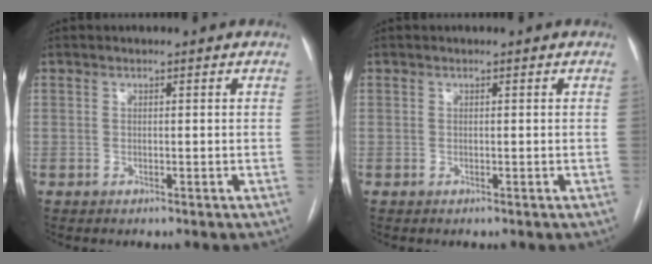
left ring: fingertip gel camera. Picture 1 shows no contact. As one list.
[{"total": 0.0}]